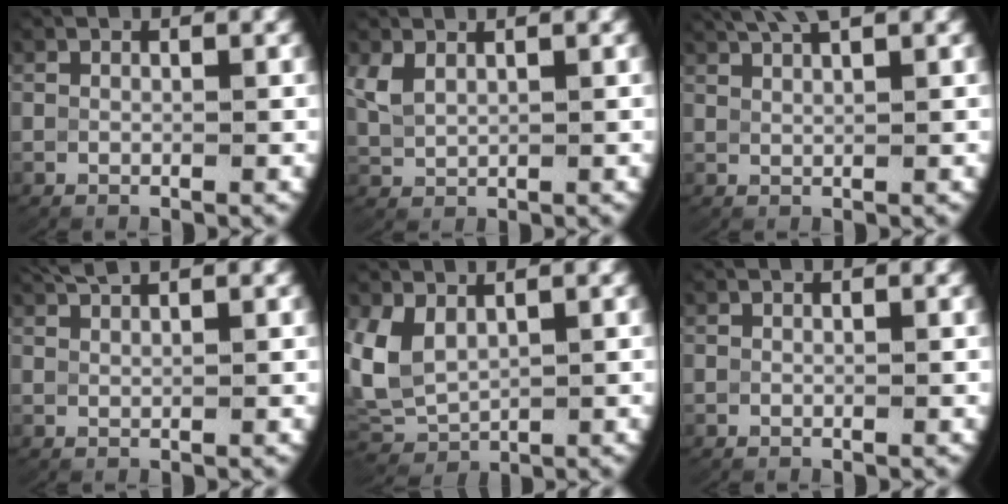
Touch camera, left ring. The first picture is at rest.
{"total": 2.3, "force": [0.7, 1.8, 1.4], "torque": [-0.046, -0.002, 0.026]}
{"total": 3.8, "force": [3.3, 0.4, 1.8], "torque": [-0.034, 0.007, 0.061]}
{"total": 1.8, "force": [1.6, 0.1, 0.7], "torque": [-0.017, 0.005, 0.032]}
{"total": 6.6, "force": [0.1, 5.6, 3.4], "torque": [-0.123, -0.024, 0.016]}
{"total": 0.0}